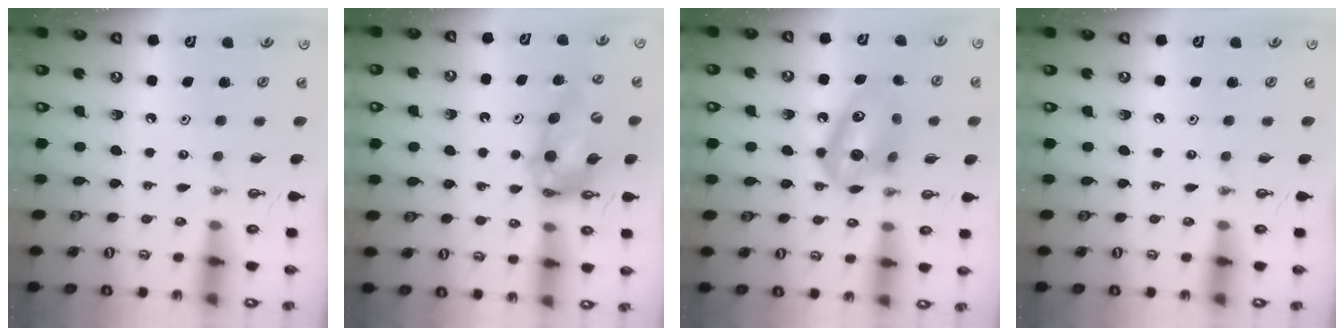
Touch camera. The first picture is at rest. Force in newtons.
{"total": 11.6, "press": 11.6, "slide": 1.1}
{"total": 12.7, "press": 12.6, "slide": 1.6}
{"total": 0.0}